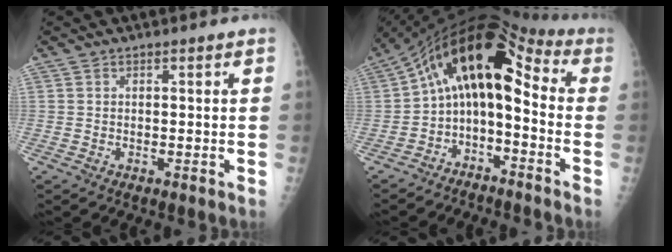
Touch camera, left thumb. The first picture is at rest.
{"total": 14.0, "force": [-1.5, 7.6, 11.6], "torque": [-0.162, 0.099, -0.036]}